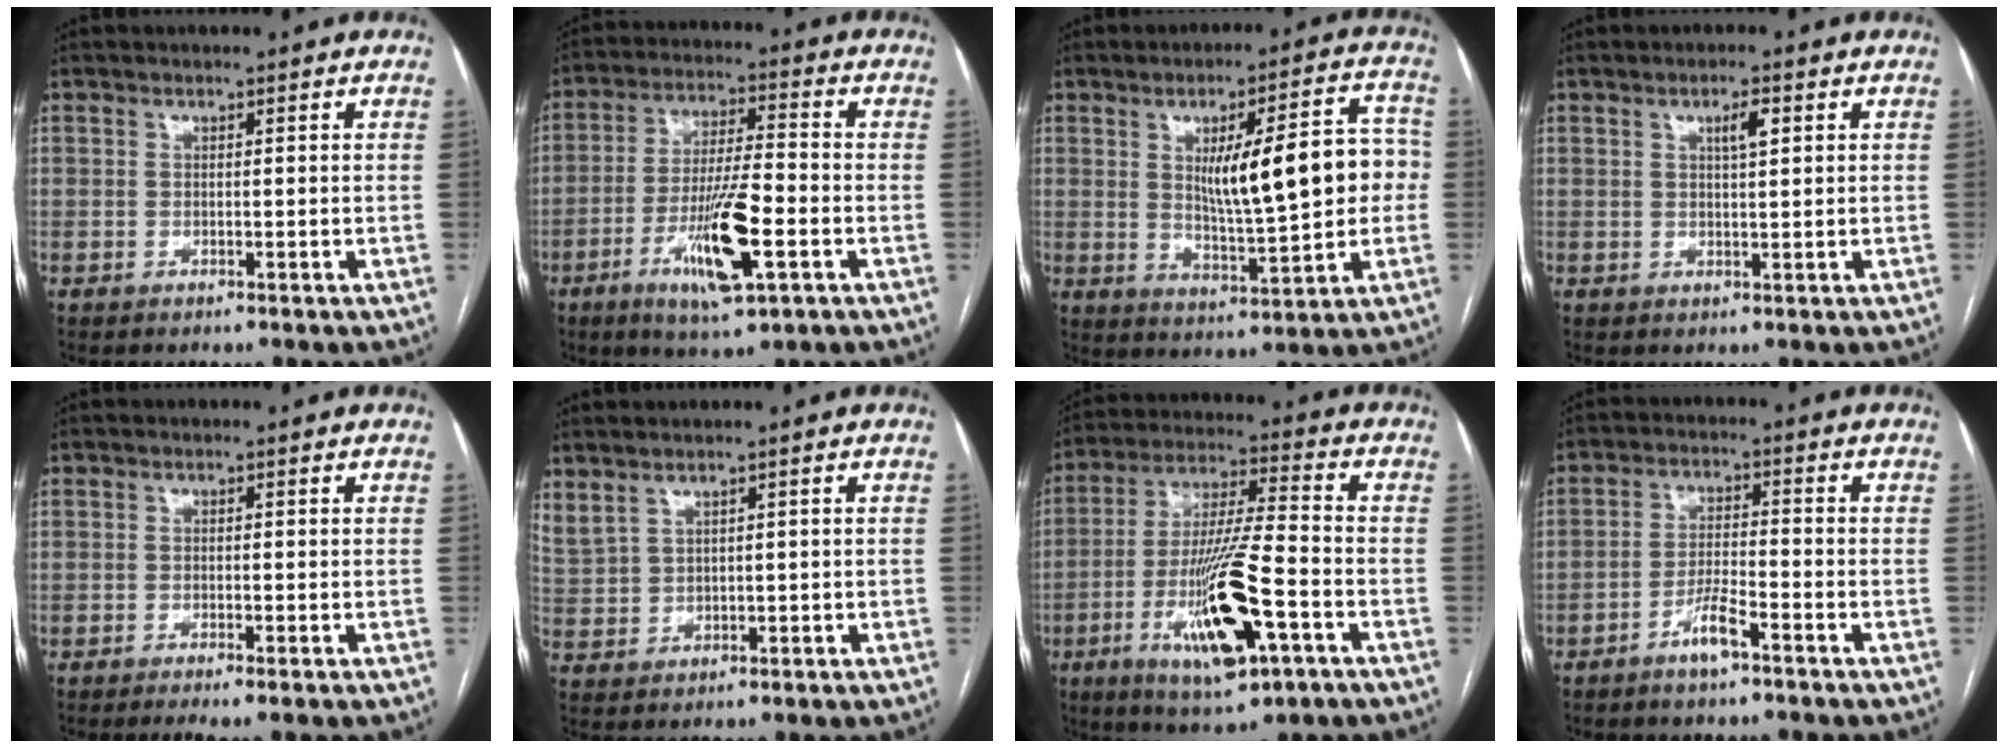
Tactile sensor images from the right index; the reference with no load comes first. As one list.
[{"total": 12.4, "force": [-4.6, 1.8, 11.3], "torque": [-0.214, -0.012, -0.078]}, {"total": 14.4, "force": [1.2, 3.2, 14.0], "torque": [-0.200, 0.024, 0.027]}, {"total": 2.8, "force": [1.1, 0.5, 2.5], "torque": [-0.043, 0.002, 0.019]}, {"total": 2.6, "force": [-1.9, -0.2, 1.8], "torque": [-0.027, -0.005, -0.032]}, {"total": 4.6, "force": [3.2, 2.1, 2.5], "torque": [-0.062, 0.007, 0.082]}, {"total": 16.1, "force": [-5.9, 1.9, 14.8], "torque": [-0.290, -0.018, -0.097]}, {"total": 4.5, "force": [-3.1, 0.6, 3.3], "torque": [-0.068, 0.003, -0.058]}]